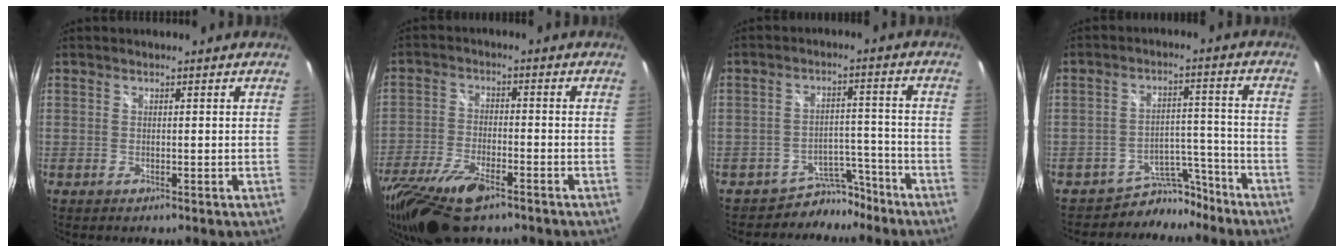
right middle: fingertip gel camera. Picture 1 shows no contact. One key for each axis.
{"total": 16.8, "fx": -11.4, "fy": 6.4, "fz": 10.5, "tx": -0.241, "ty": -0.045, "tz": -0.213}
{"total": 6.8, "fx": -5.9, "fy": 3.4, "fz": 0.0, "tx": 0.001, "ty": 0.026, "tz": -0.087}
{"total": 8.0, "fx": -7.0, "fy": 3.8, "fz": 0.2, "tx": -0.002, "ty": 0.034, "tz": -0.104}